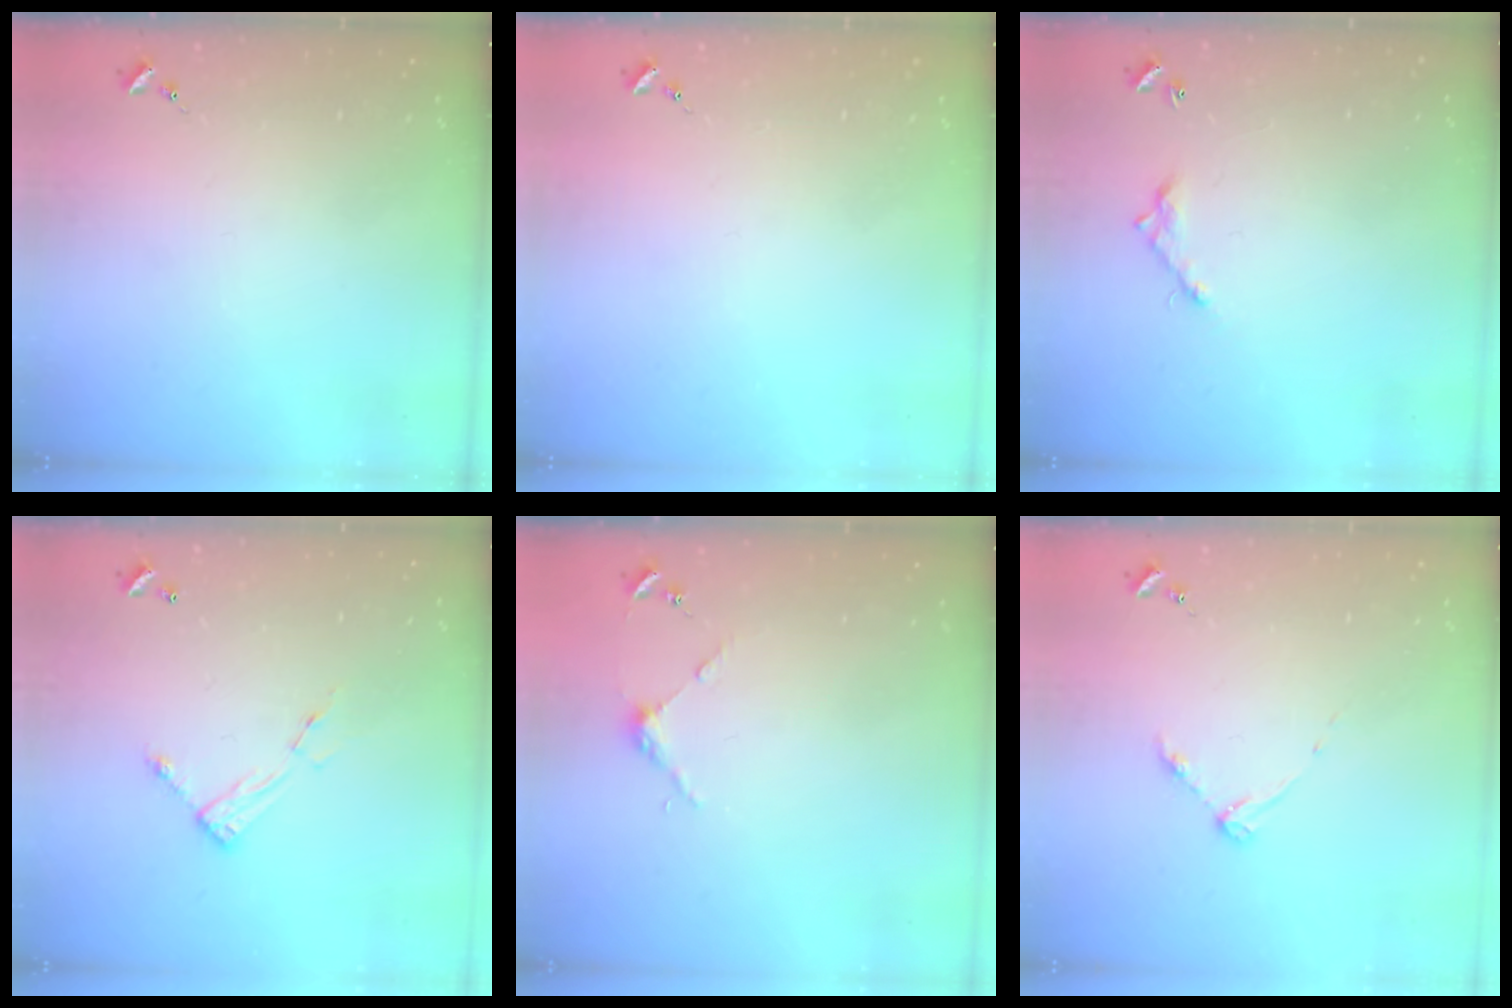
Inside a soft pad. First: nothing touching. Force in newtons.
{"total": 0.0}
{"total": 6.2, "press": 6.2, "slide": 0.4}
{"total": 7.5, "press": 7.5, "slide": 0.3}
{"total": 3.7, "press": 3.7, "slide": 0.3}
{"total": 3.3, "press": 3.3, "slide": 0.5}